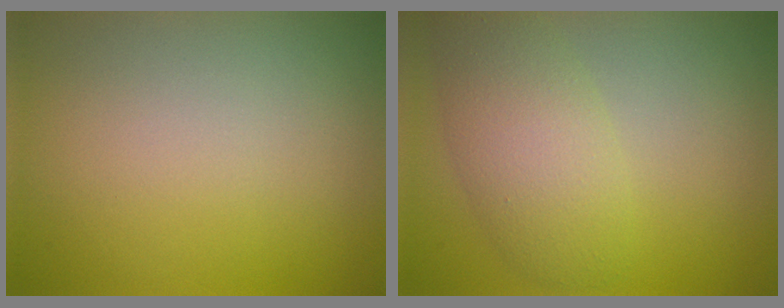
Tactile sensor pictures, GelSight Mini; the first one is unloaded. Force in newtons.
{"total": 5.0, "press": 5.0, "slide": 0.2}